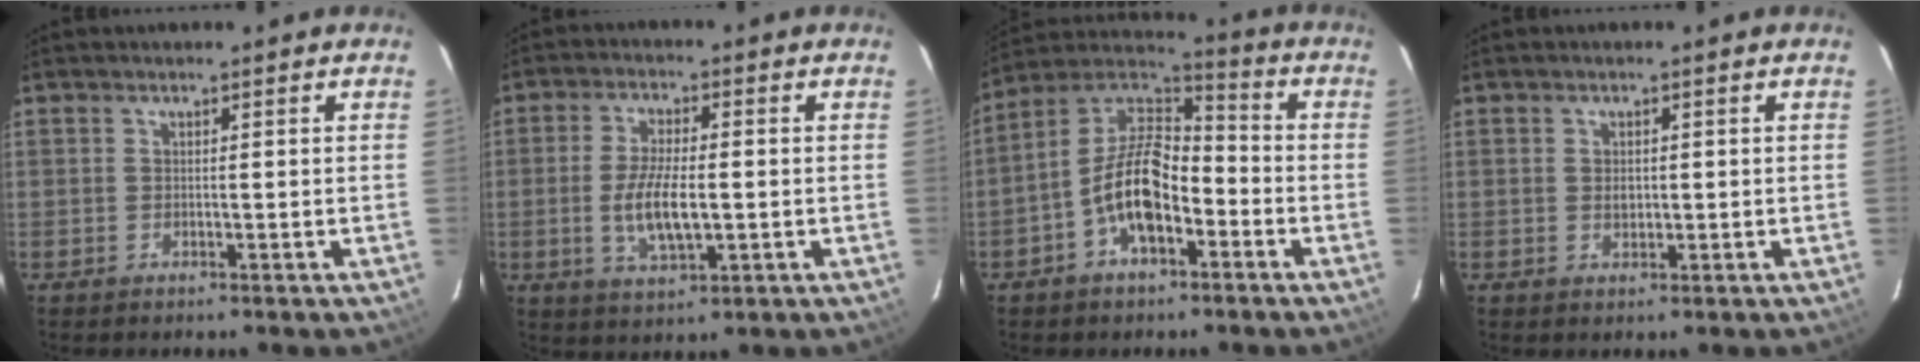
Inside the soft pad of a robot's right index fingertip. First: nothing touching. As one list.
[{"total": 8.8, "force": [-1.2, 3.3, 8.0], "torque": [-0.159, -0.004, -0.020]}, {"total": 13.2, "force": [-5.0, 6.6, 10.3], "torque": [-0.201, 0.020, -0.093]}, {"total": 1.8, "force": [0.0, 1.4, 1.1], "torque": [-0.016, 0.002, 0.000]}]